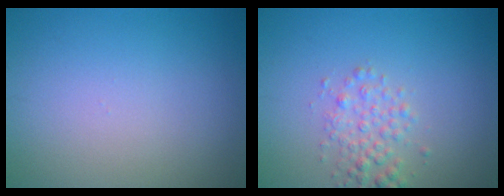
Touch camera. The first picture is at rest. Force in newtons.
{"total": 2.4, "press": 2.4, "slide": 0.1}